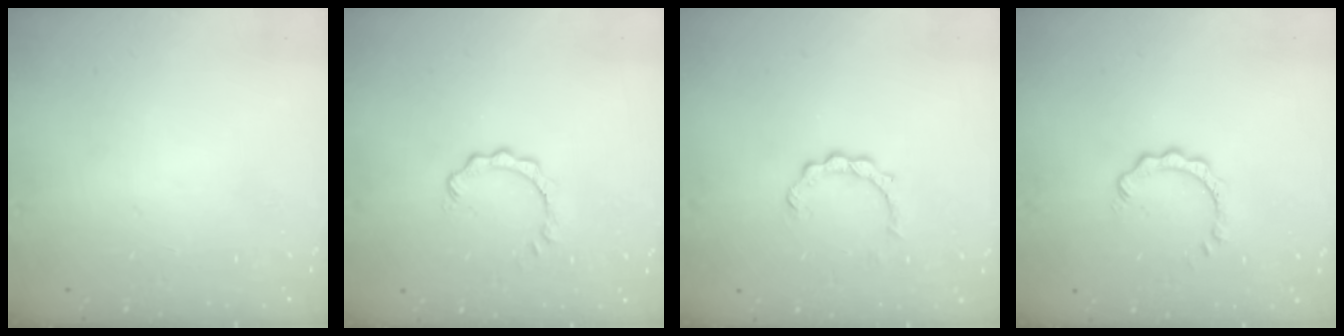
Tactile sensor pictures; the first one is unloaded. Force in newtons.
{"total": 1.3, "press": 1.2, "slide": 0.2}
{"total": 3.7, "press": 3.7, "slide": 0.3}
{"total": 3.3, "press": 3.3, "slide": 0.4}